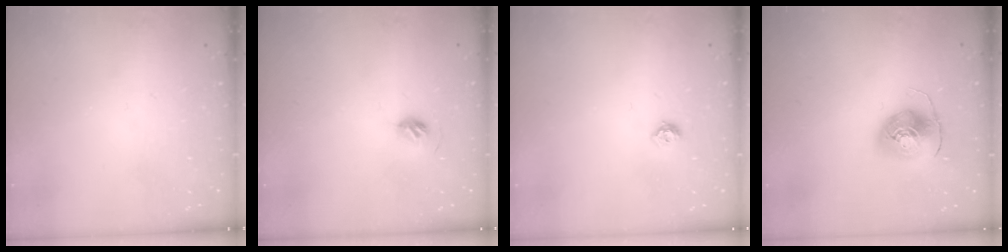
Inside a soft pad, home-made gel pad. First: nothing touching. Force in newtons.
{"total": 5.3, "press": 5.2, "slide": 0.9}
{"total": 6.1, "press": 6.0, "slide": 0.9}
{"total": 8.1, "press": 8.1, "slide": 0.6}